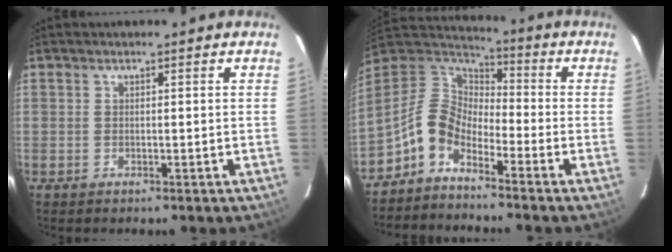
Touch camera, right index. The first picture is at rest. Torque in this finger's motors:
{"motor_torque": [0.52, -0.43, 0.68, 0.14]}